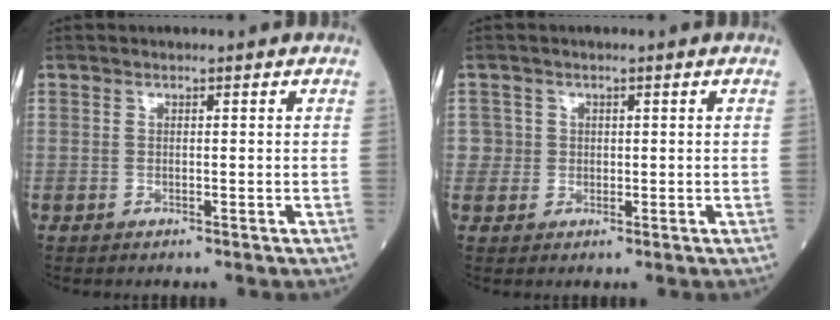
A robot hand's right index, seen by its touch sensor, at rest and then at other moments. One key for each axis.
{"total": 2.3, "fx": 0.3, "fy": 2.2, "fz": -0.2, "tx": 0.022, "ty": 0.006, "tz": 0.000}